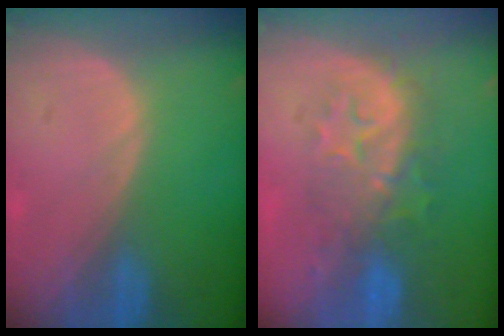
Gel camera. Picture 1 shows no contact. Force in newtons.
{"total": 8.4, "press": 8.3, "slide": 1.3}